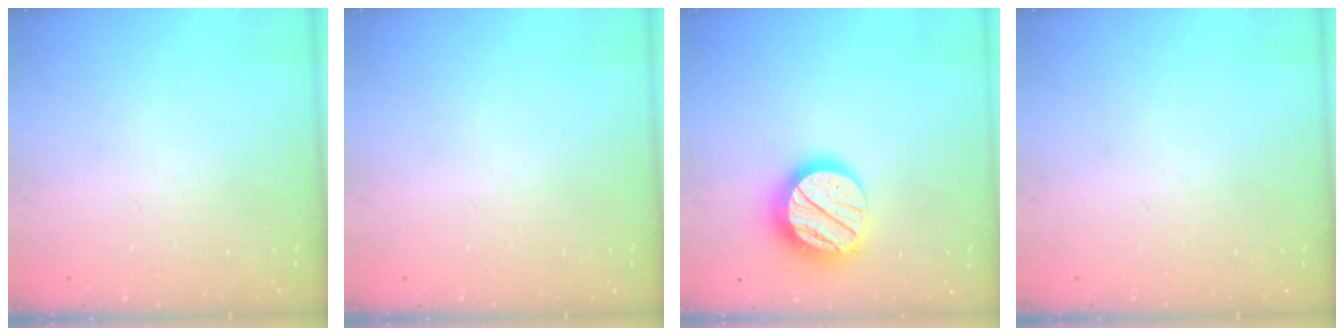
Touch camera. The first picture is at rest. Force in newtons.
{"total": 0.0}
{"total": 18.4, "press": 18.3, "slide": 1.6}
{"total": 0.0}